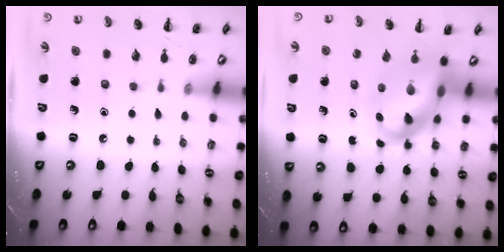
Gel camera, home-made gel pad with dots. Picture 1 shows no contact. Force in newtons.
{"total": 10.7, "press": 10.3, "slide": 3.1}